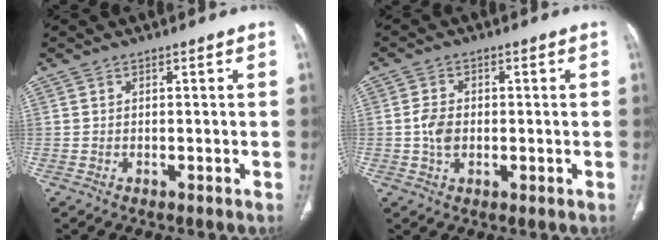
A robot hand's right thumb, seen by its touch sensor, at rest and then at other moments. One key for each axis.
{"total": 4.0, "fx": -0.2, "fy": 2.8, "fz": 2.9, "tx": -0.057, "ty": 0.006, "tz": -0.006}